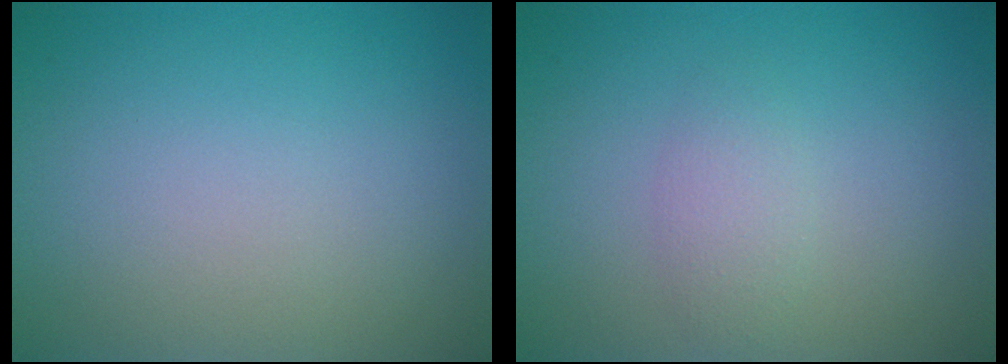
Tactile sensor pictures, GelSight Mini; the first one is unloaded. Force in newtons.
{"total": 1.7, "press": 1.7, "slide": 0.0}